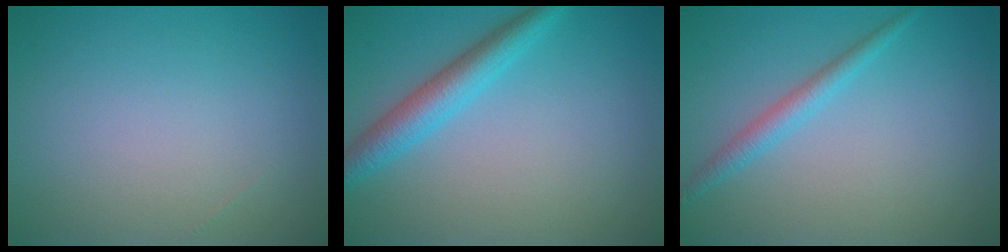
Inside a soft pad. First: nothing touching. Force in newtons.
{"total": 3.6, "press": 3.6, "slide": 0.2}
{"total": 1.9, "press": 1.9, "slide": 0.1}